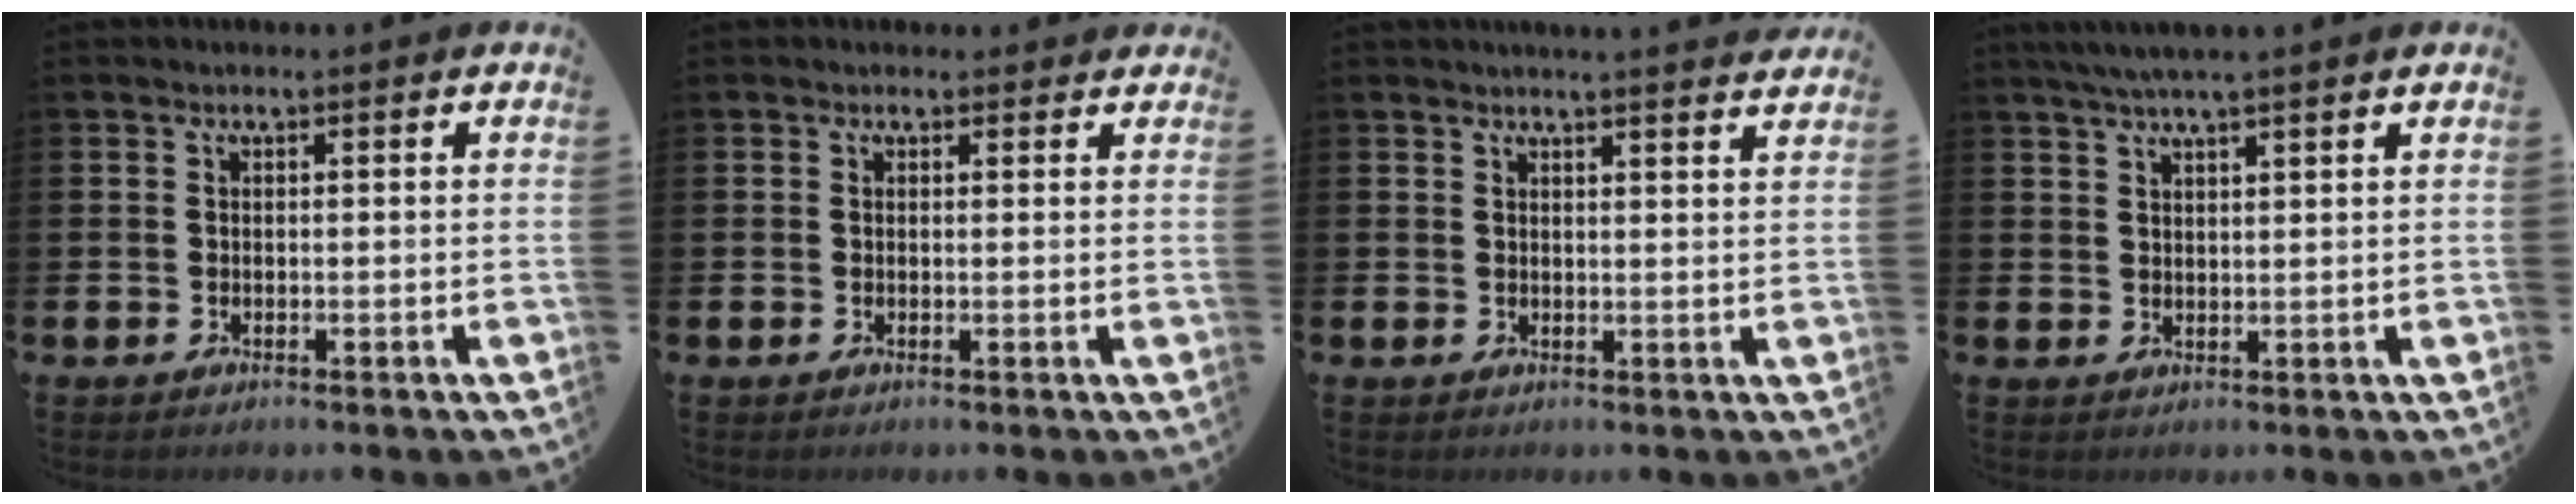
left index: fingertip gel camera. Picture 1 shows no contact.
{"total": 0.9, "force": [0.6, 0.6, 0.1], "torque": [0.008, 0.005, 0.009]}
{"total": 2.8, "force": [2.8, -0.4, 0.0], "torque": [0.010, -0.023, 0.048]}
{"total": 3.8, "force": [3.3, -0.1, 1.8], "torque": [-0.039, -0.004, 0.060]}